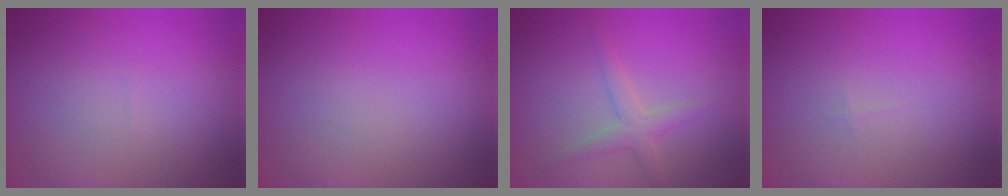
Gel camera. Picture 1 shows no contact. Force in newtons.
{"total": 0.0}
{"total": 2.2, "press": 2.2, "slide": 0.1}
{"total": 0.0}